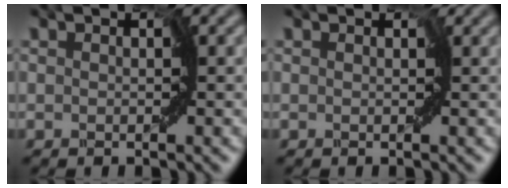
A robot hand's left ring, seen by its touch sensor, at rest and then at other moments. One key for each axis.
{"total": 0.9, "fx": 0.4, "fy": 0.6, "fz": 0.6, "tx": -0.004, "ty": 0.004, "tz": -0.003}